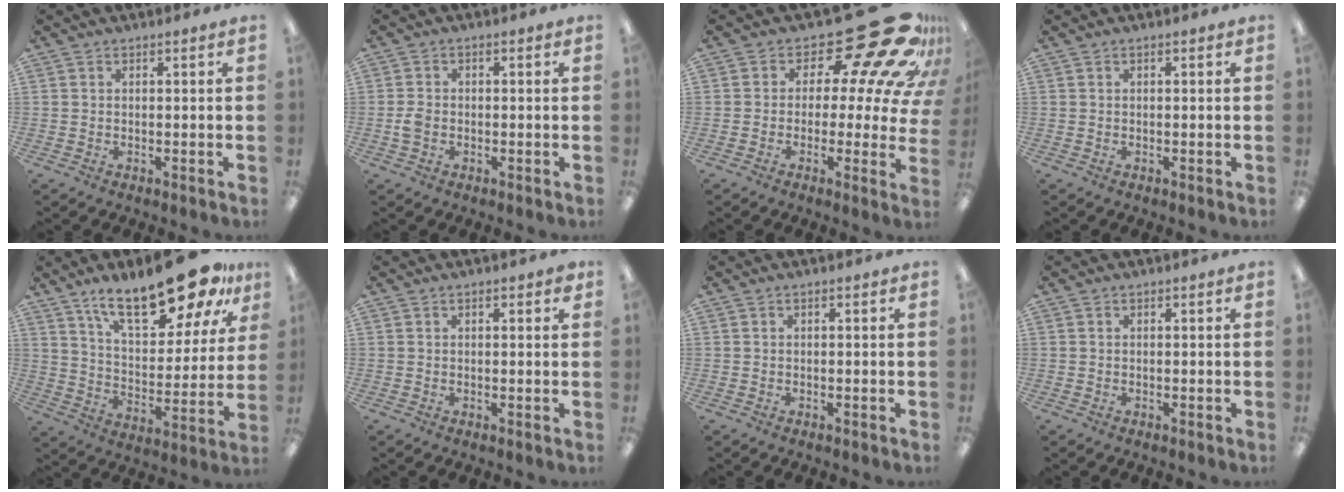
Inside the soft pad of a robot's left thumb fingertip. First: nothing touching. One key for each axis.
{"total": 2.8, "fx": -0.8, "fy": 1.9, "fz": 1.9, "tx": -0.033, "ty": 0.005, "tz": -0.013}
{"total": 20.7, "fx": 12.7, "fy": 7.5, "fz": 14.6, "tx": -0.185, "ty": -0.103, "tz": 0.210}
{"total": 0.0}
{"total": 22.8, "fx": 16.5, "fy": 7.9, "fz": 13.5, "tx": -0.210, "ty": -0.096, "tz": 0.275}
{"total": 1.4, "fx": 0.8, "fy": 0.5, "fz": 1.1, "tx": -0.007, "ty": -0.004, "tz": 0.010}
{"total": 0.0}
{"total": 0.0}